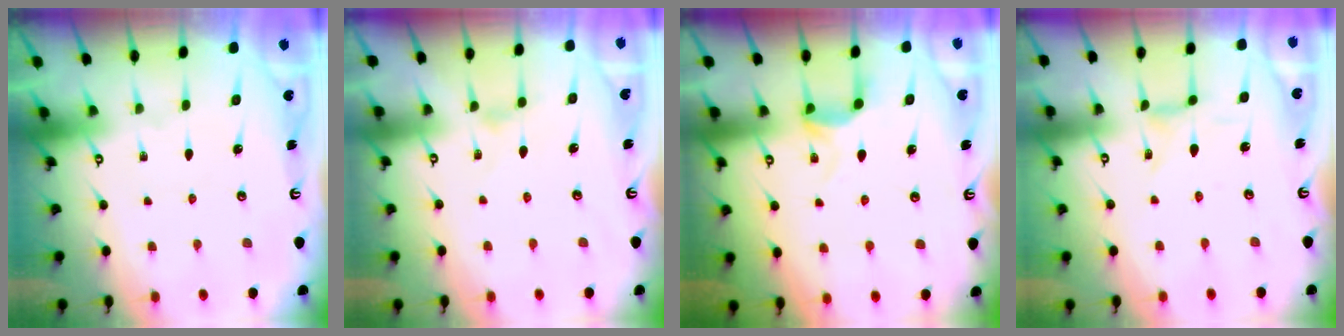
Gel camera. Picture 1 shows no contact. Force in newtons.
{"total": 1.5, "press": 1.5, "slide": 0.3}
{"total": 5.3, "press": 5.2, "slide": 1.0}
{"total": 1.1, "press": 1.0, "slide": 0.3}